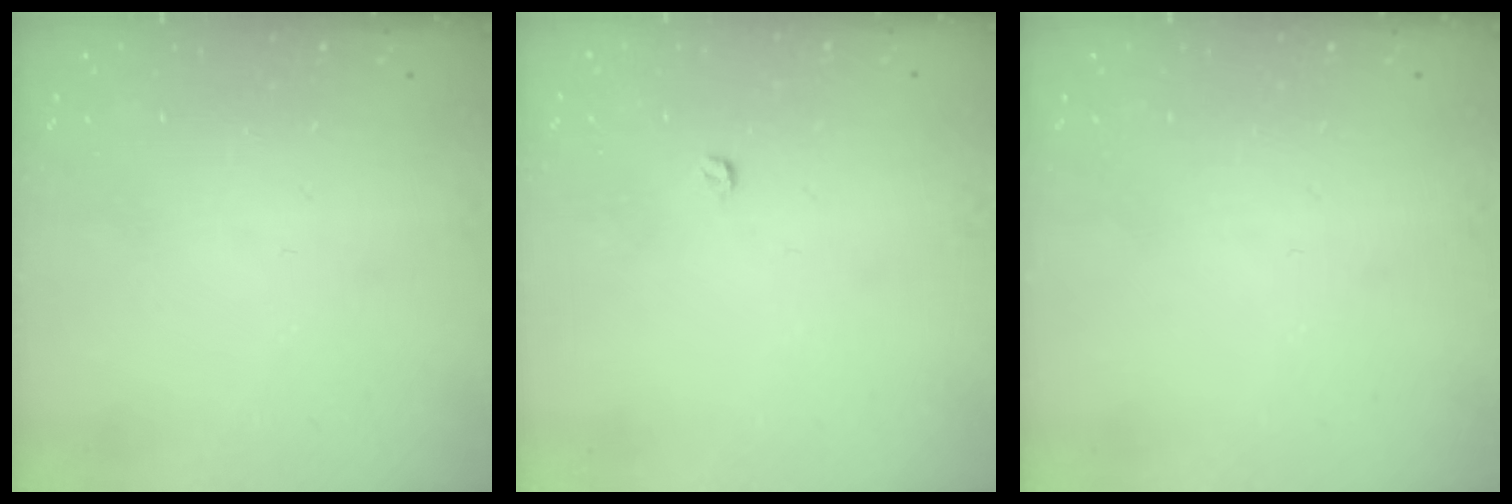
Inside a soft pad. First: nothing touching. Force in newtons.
{"total": 3.0, "press": 2.9, "slide": 0.4}
{"total": 0.0}